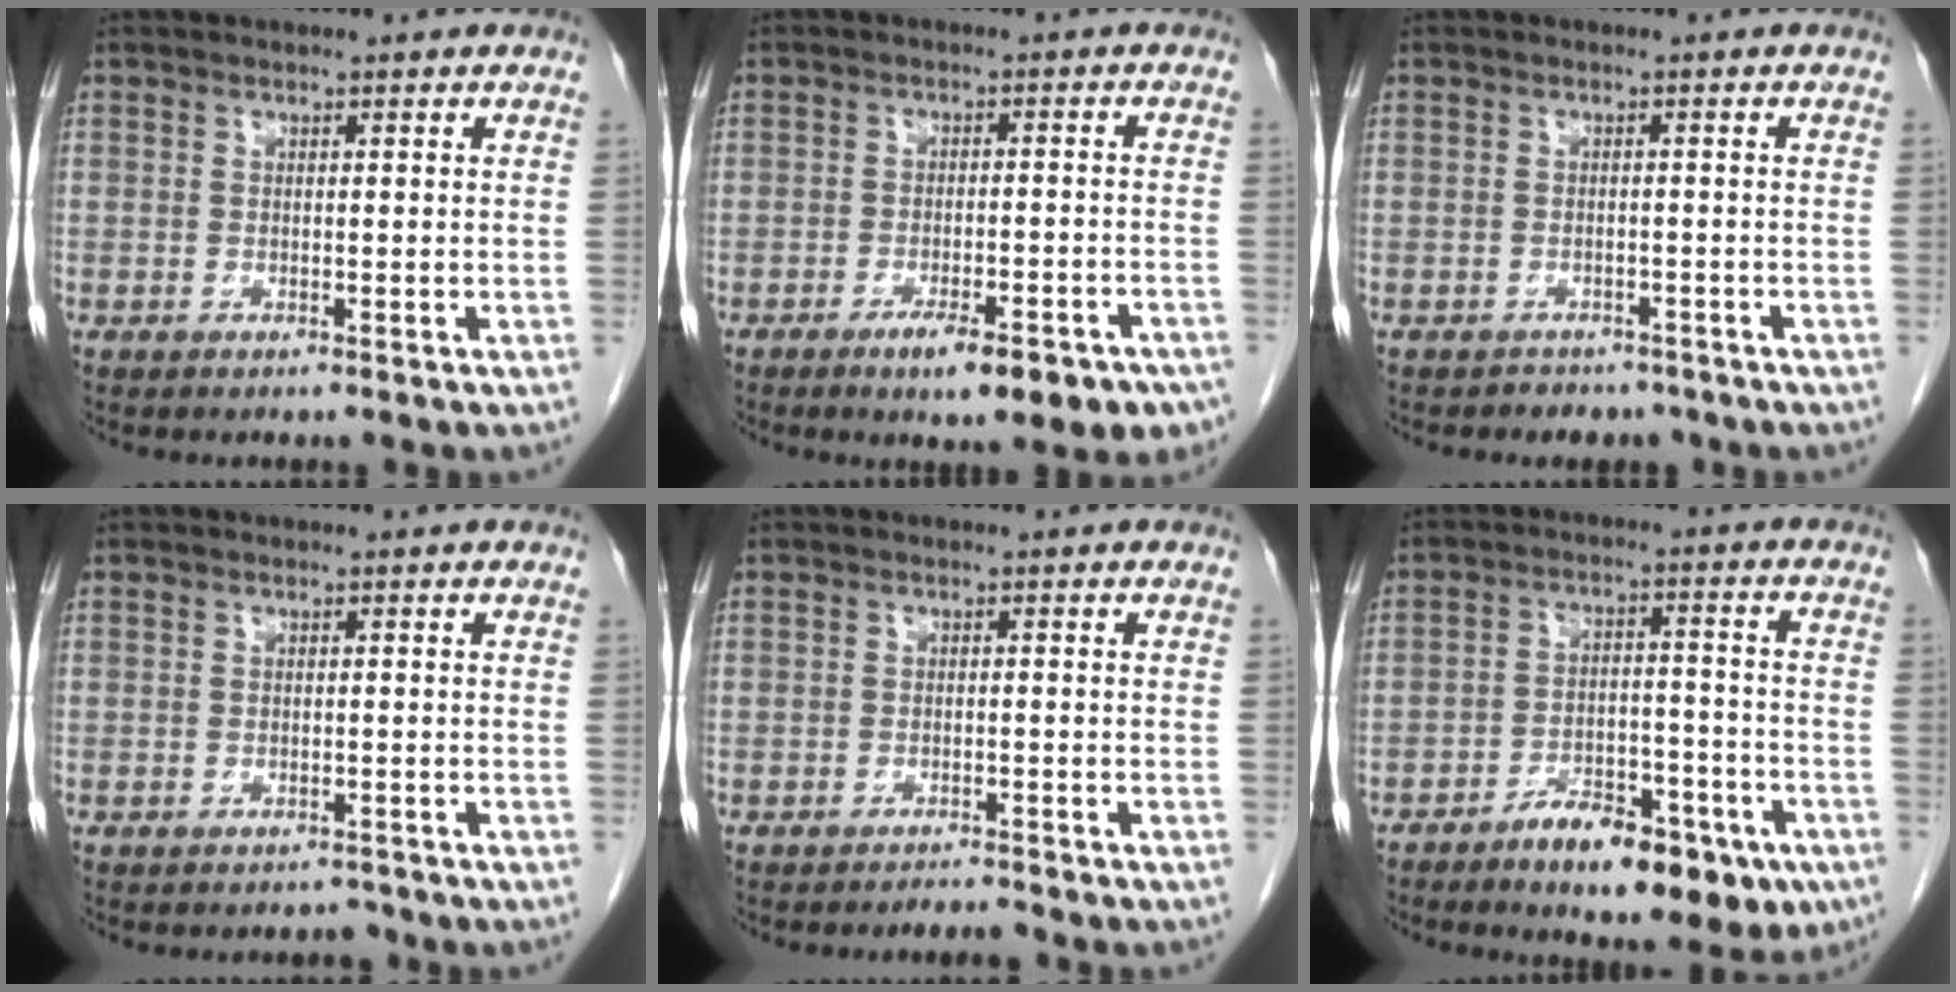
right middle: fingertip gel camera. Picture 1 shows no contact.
{"total": 10.1, "force": [-6.9, 2.8, 6.8], "torque": [-0.072, 0.001, -0.093]}
{"total": 3.5, "force": [-3.0, 1.8, 0.1], "torque": [-0.010, 0.005, -0.037]}
{"total": 1.0, "force": [-1.0, 0.3, -0.1], "torque": [-0.001, -0.002, -0.013]}
{"total": 1.4, "force": [-1.3, -0.4, 0.0], "torque": [-0.005, -0.009, -0.018]}
{"total": 11.8, "force": [-7.3, 4.6, 8.0], "torque": [-0.106, 0.014, -0.106]}